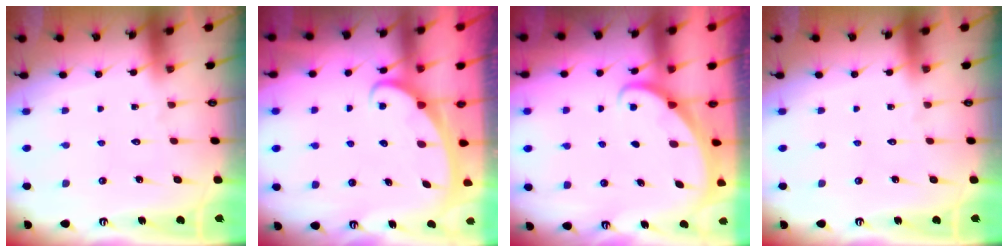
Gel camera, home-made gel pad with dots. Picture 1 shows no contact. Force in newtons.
{"total": 2.5, "press": 2.5, "slide": 0.3}
{"total": 1.6, "press": 1.6, "slide": 0.1}
{"total": 0.0}